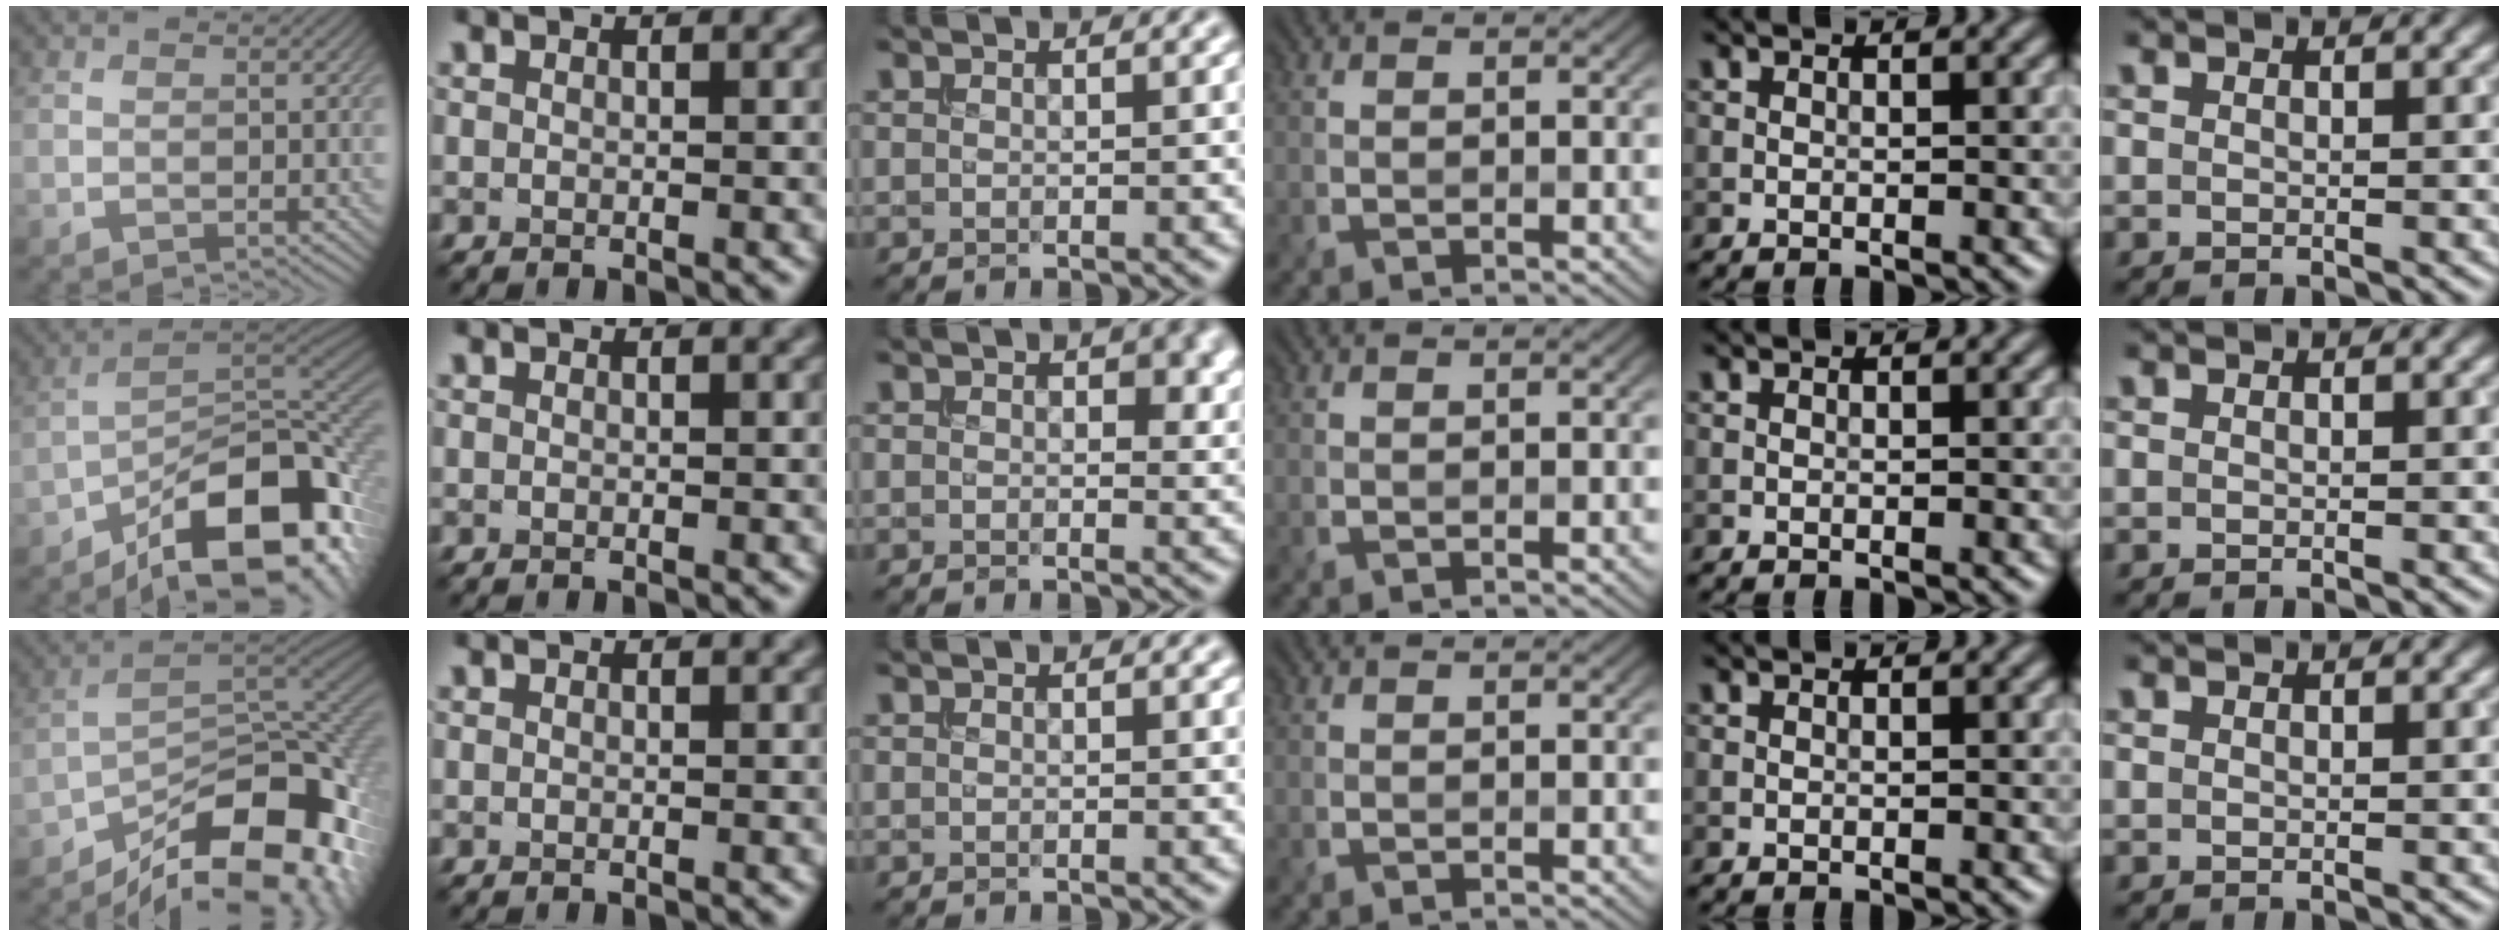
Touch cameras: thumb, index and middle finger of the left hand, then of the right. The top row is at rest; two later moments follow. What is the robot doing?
{"motion": "extract", "object": "bucket"}